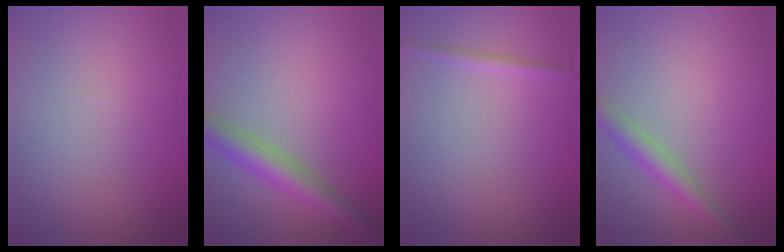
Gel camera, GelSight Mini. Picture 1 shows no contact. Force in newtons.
{"total": 4.0, "press": 4.0, "slide": 0.0}
{"total": 0.8, "press": 0.8, "slide": 0.1}
{"total": 2.5, "press": 2.5, "slide": 0.1}